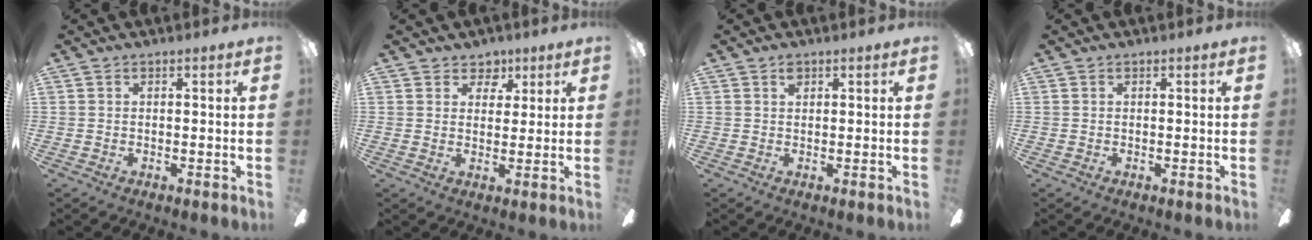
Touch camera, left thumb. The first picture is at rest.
{"total": 5.0, "force": [3.4, 3.6, 0.7], "torque": [0.002, -0.014, 0.058]}
{"total": 1.3, "force": [0.9, 0.7, 0.7], "torque": [-0.016, 0.002, 0.016]}
{"total": 0.0}